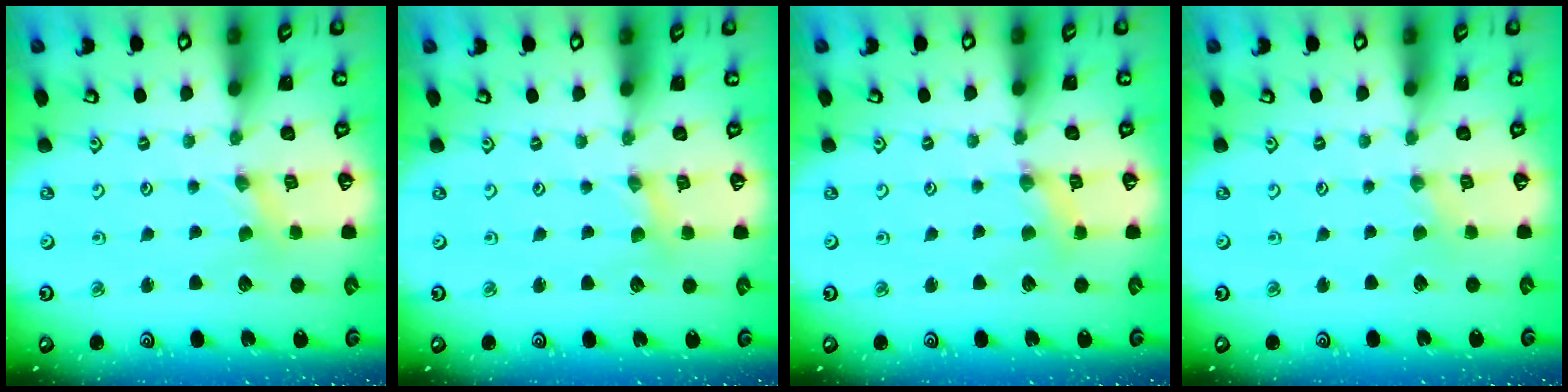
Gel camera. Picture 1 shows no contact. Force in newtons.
{"total": 0.6, "press": 0.6, "slide": 0.1}
{"total": 2.6, "press": 2.6, "slide": 0.3}
{"total": 1.2, "press": 1.2, "slide": 0.3}